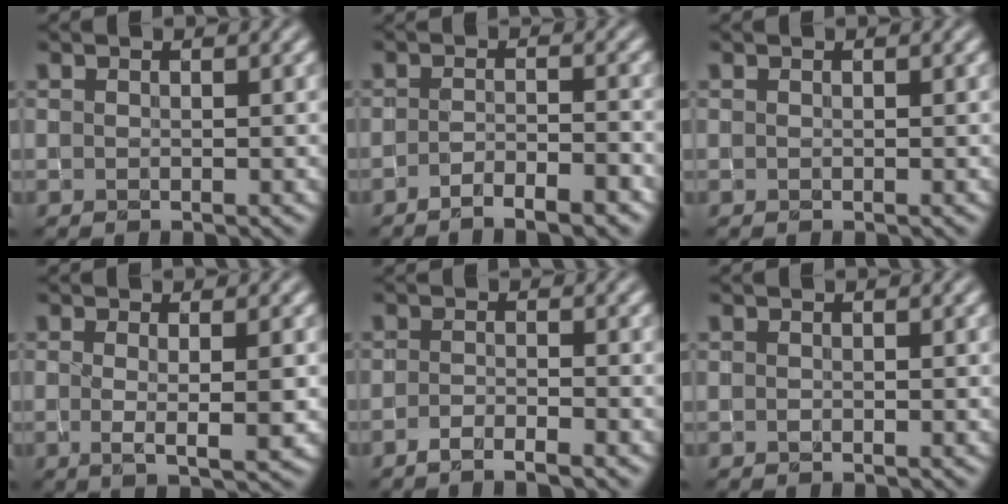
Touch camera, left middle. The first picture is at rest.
{"total": 3.6, "force": [-2.5, 0.7, 2.4], "torque": [-0.038, 0.004, -0.043]}
{"total": 0.0}
{"total": 3.1, "force": [-0.1, 0.6, 3.0], "torque": [-0.052, -0.008, 0.001]}
{"total": 2.2, "force": [-1.5, 0.4, 1.5], "torque": [-0.027, -0.003, -0.033]}
{"total": 0.0}